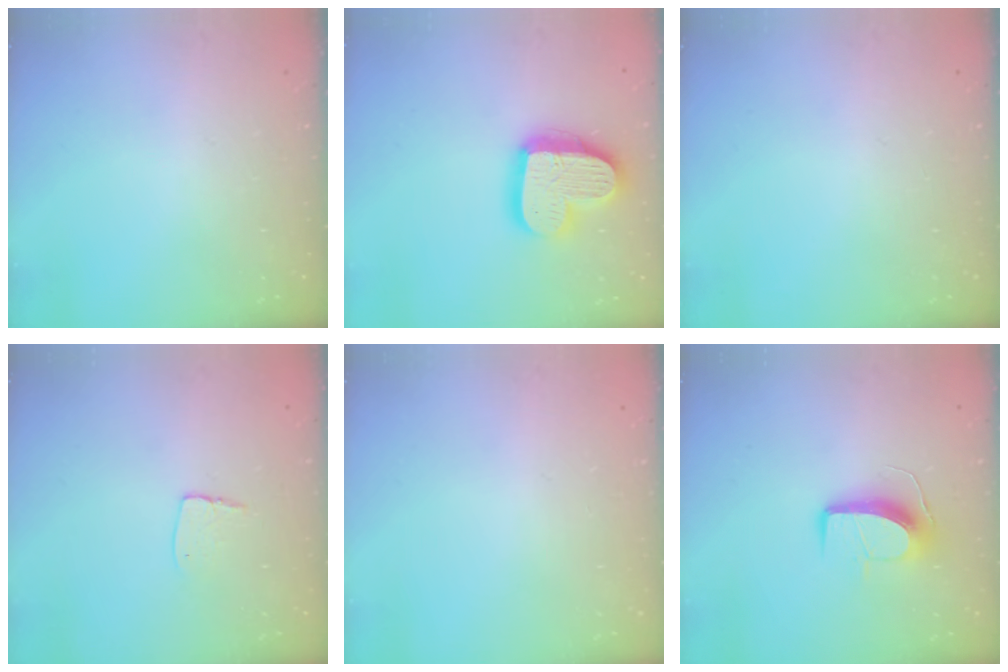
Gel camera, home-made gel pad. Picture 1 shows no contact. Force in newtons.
{"total": 18.7, "press": 18.7, "slide": 1.5}
{"total": 0.0}
{"total": 5.6, "press": 5.6, "slide": 0.4}
{"total": 0.0}
{"total": 10.2, "press": 10.2, "slide": 0.0}